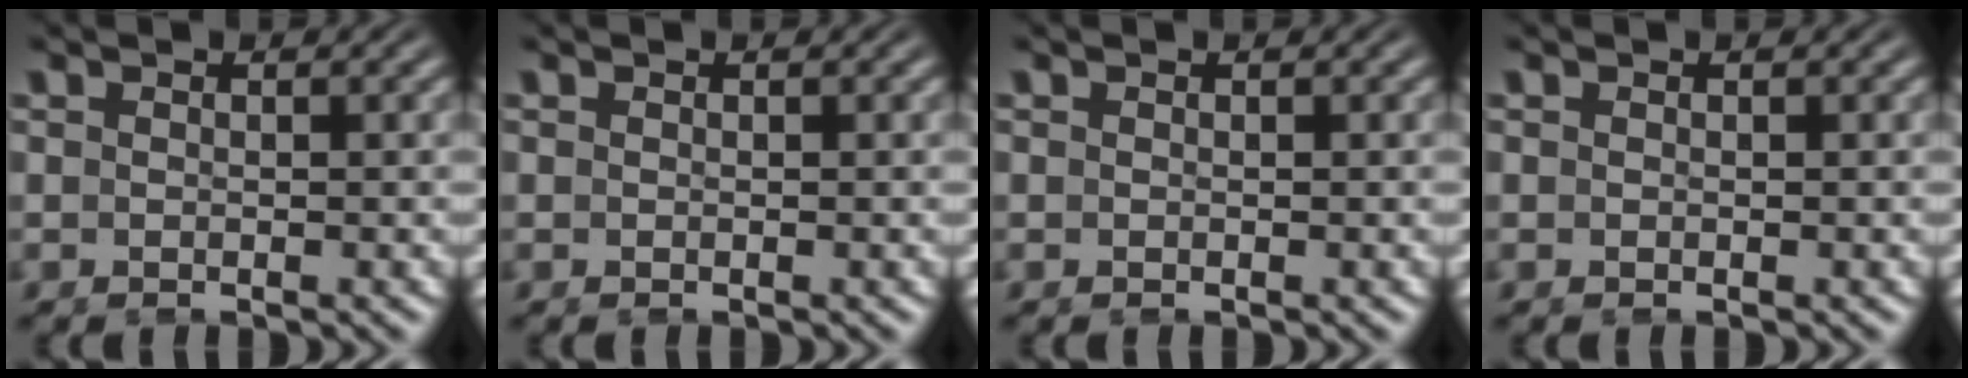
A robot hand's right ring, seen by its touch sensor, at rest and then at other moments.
{"total": 0.0}
{"total": 0.0}
{"total": 0.0}